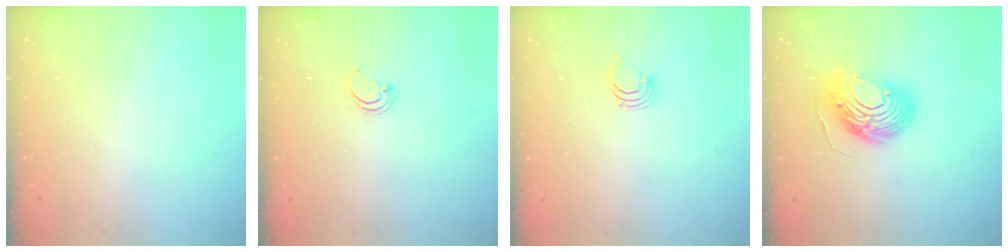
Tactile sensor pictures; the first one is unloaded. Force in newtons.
{"total": 2.6, "press": 2.5, "slide": 0.3}
{"total": 2.3, "press": 2.3, "slide": 0.1}
{"total": 12.8, "press": 12.7, "slide": 1.3}